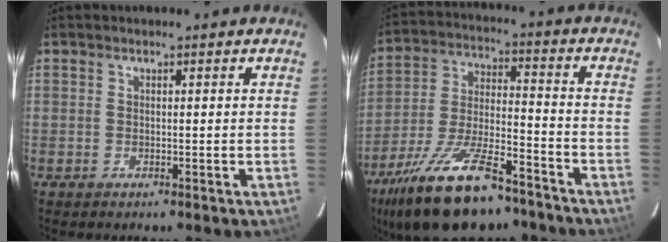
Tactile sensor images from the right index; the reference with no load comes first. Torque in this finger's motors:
{"motor_torque": [1.71, -0.43, 0.78, 0.21]}